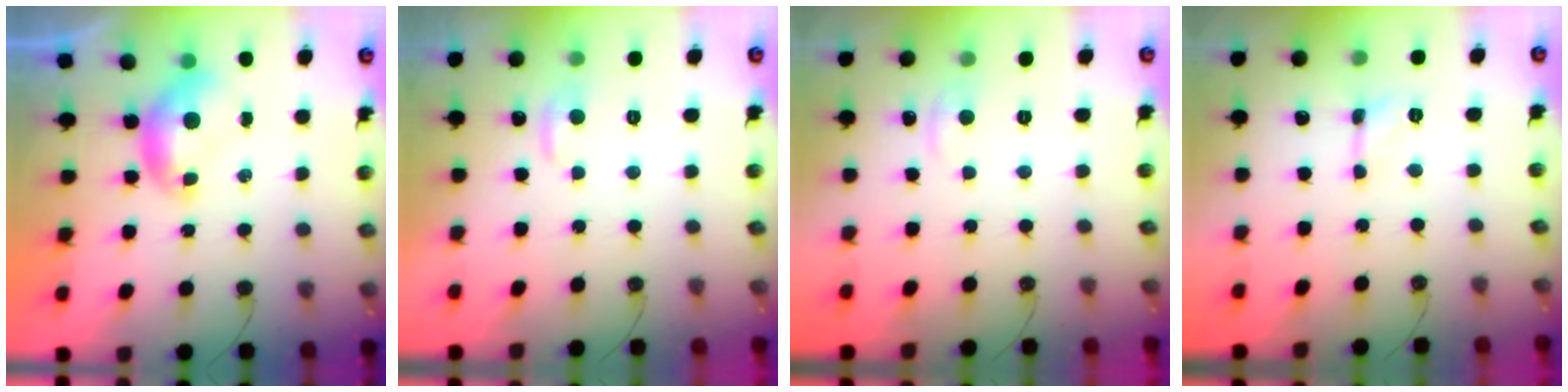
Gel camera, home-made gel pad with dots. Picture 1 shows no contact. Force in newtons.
{"total": 0.9, "press": 0.4, "slide": 0.8}
{"total": 1.3, "press": 1.1, "slide": 0.5}
{"total": 1.9, "press": 1.9, "slide": 0.4}